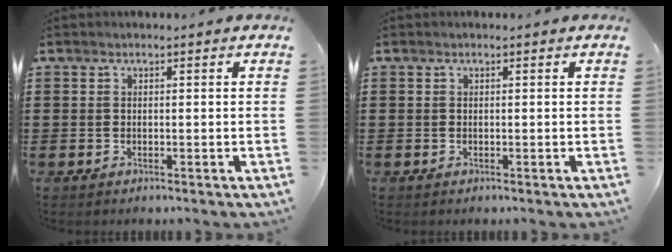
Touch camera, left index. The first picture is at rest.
{"total": 0.0}